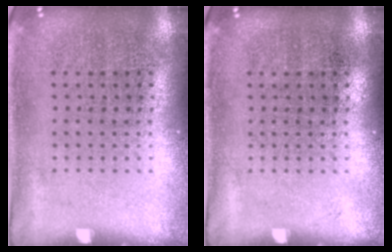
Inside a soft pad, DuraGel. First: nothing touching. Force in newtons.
{"total": 0.0}